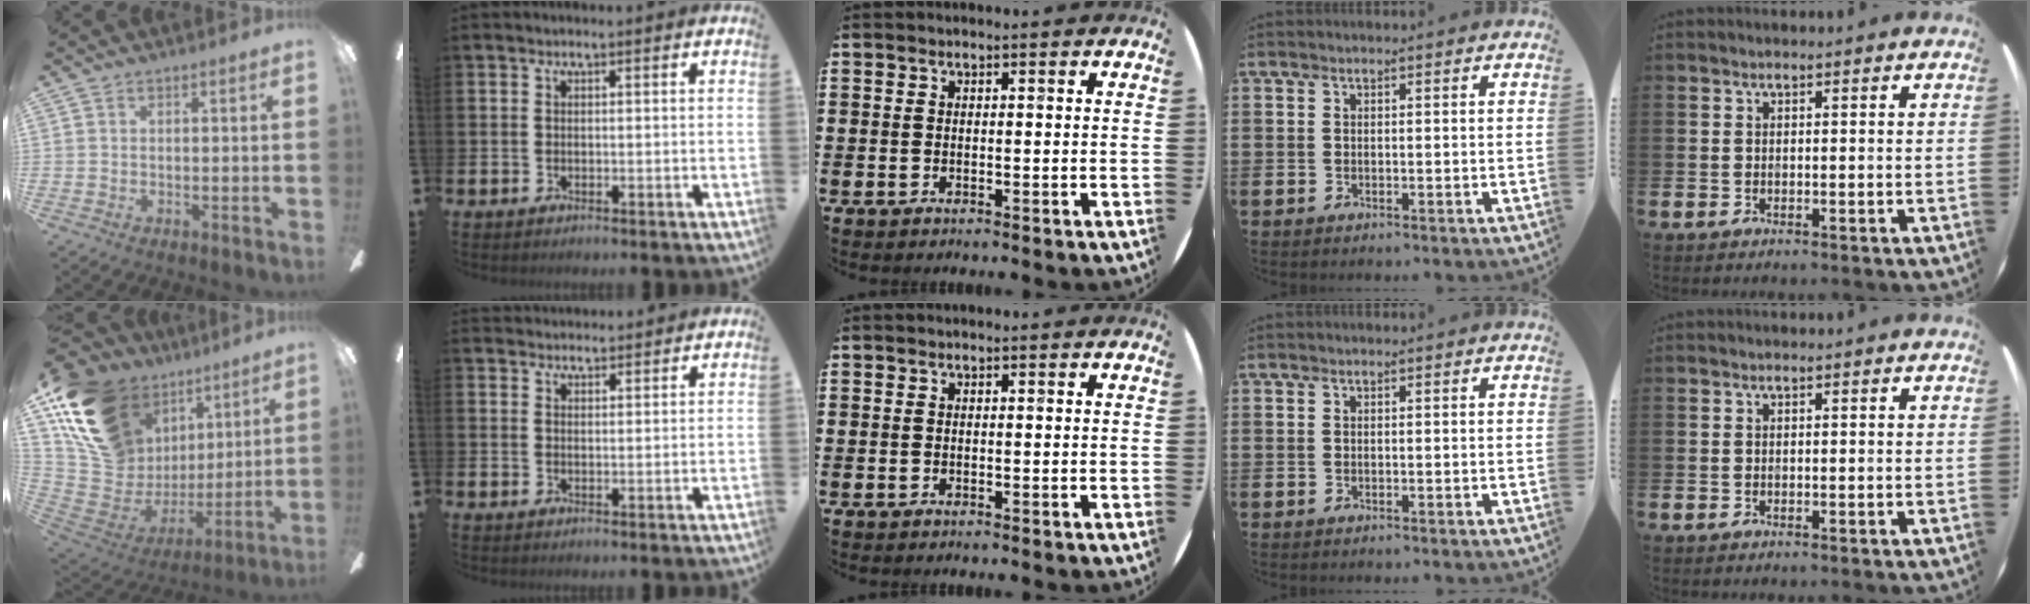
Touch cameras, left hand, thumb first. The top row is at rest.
{"thumb": {"total": 20.3, "force": [11.7, 13.9, 9.2], "torque": [-0.207, -0.058, 0.239]}, "index": {"total": 2.5, "force": [2.5, 0.5, -0.2], "torque": [-0.001, -0.010, 0.045]}}